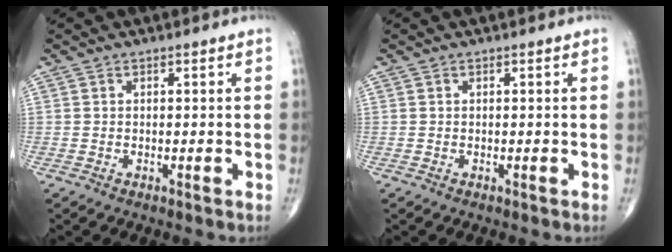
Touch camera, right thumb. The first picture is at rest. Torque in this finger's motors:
{"motor_torque": [-0.20, -0.02, -0.01, -0.01, 0.00]}